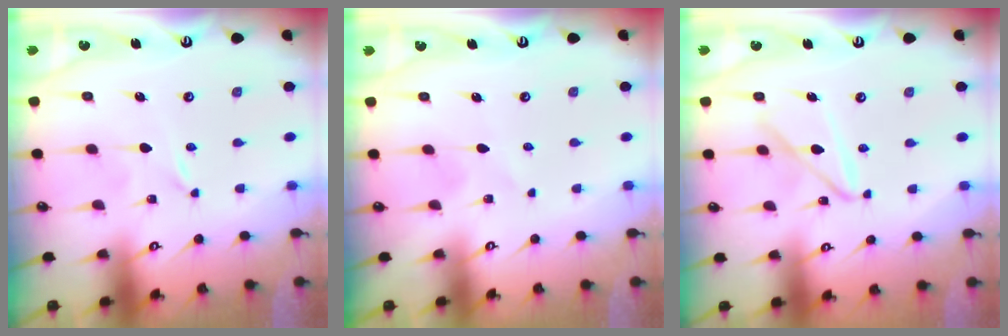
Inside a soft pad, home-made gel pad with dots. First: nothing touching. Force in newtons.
{"total": 2.2, "press": 2.2, "slide": 0.3}
{"total": 9.0, "press": 9.0, "slide": 0.7}